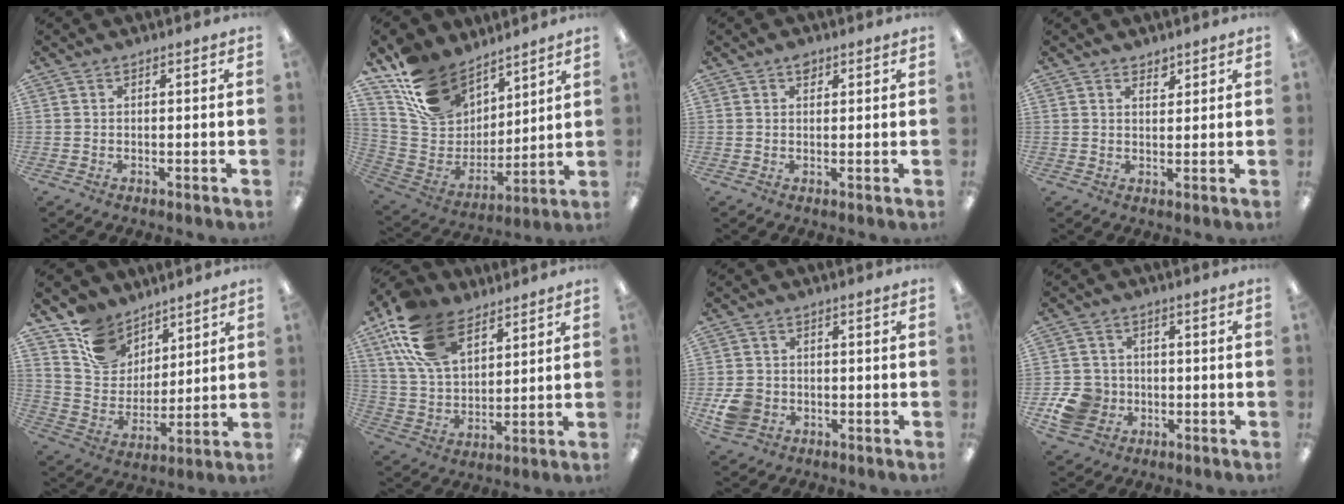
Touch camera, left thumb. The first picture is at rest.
{"total": 17.0, "force": [12.0, 10.4, 6.1], "torque": [-0.136, -0.069, 0.233]}
{"total": 1.9, "force": [1.2, 1.2, 0.8], "torque": [-0.008, -0.002, 0.020]}
{"total": 2.2, "force": [1.9, 1.0, 0.3], "torque": [0.008, -0.013, 0.033]}
{"total": 12.5, "force": [9.2, 8.1, 2.6], "torque": [-0.070, -0.057, 0.184]}
{"total": 17.7, "force": [10.1, 10.0, 10.6], "torque": [-0.230, -0.021, 0.189]}
{"total": 5.8, "force": [-1.7, 4.8, 2.6], "torque": [-0.053, 0.007, -0.030]}
{"total": 8.6, "force": [-2.3, 7.7, 3.1], "torque": [-0.067, 0.018, -0.038]}